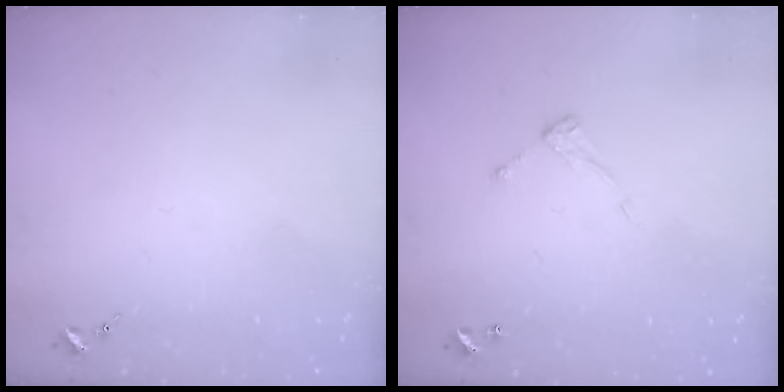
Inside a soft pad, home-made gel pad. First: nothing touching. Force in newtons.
{"total": 6.2, "press": 6.2, "slide": 0.4}